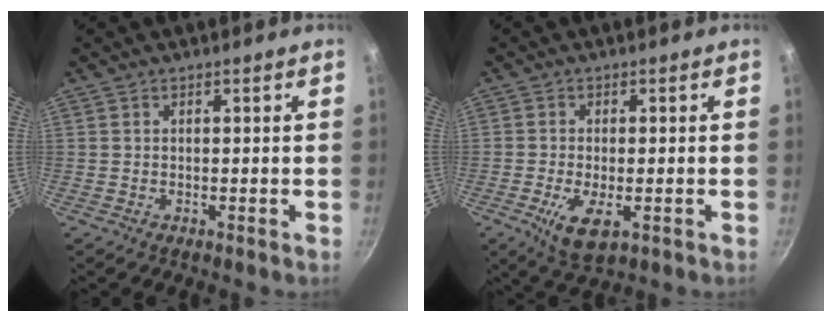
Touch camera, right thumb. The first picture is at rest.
{"total": 7.0, "force": [-2.3, 3.0, 5.9], "torque": [-0.110, -0.010, -0.037]}